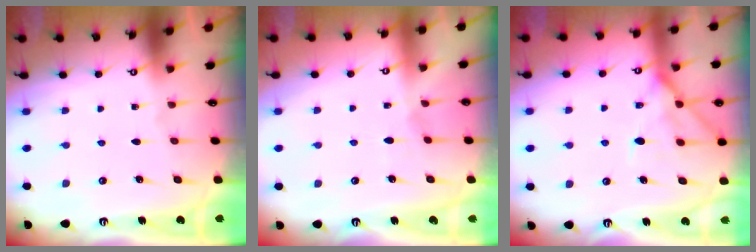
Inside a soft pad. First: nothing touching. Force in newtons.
{"total": 2.5, "press": 2.4, "slide": 0.5}
{"total": 12.7, "press": 12.7, "slide": 1.1}